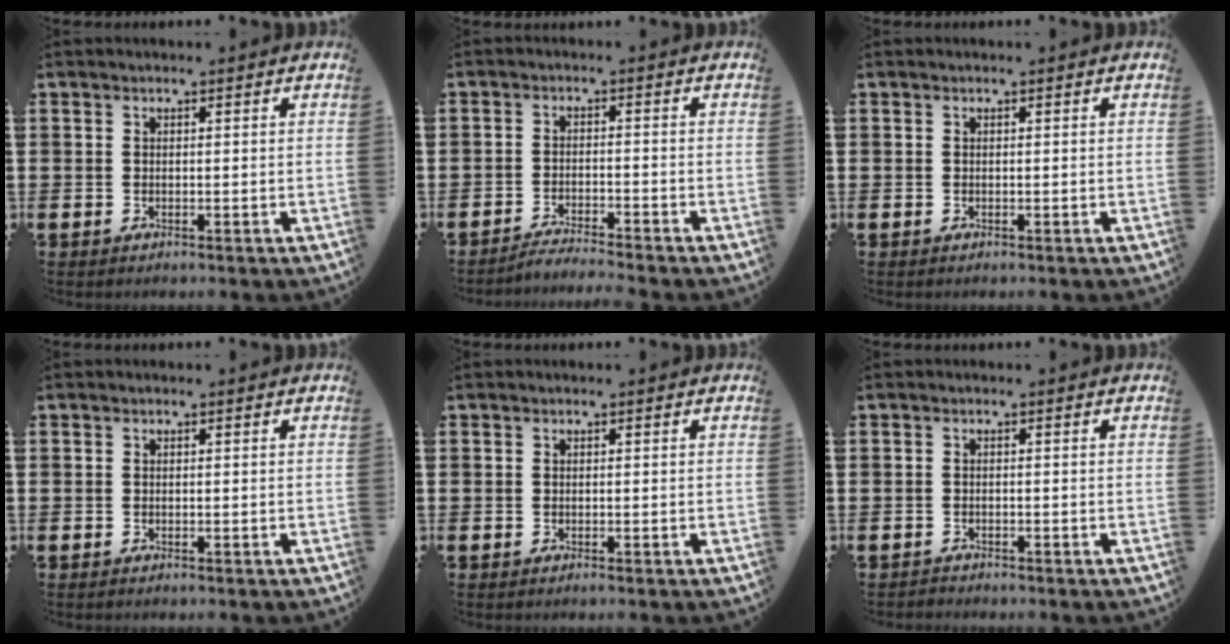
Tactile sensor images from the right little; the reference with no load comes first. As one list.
[{"total": 2.3, "force": [-2.2, -0.3, 0.2], "torque": [-0.005, 0.003, -0.046]}, {"total": 0.0}, {"total": 0.0}, {"total": 0.0}, {"total": 0.6, "force": [-0.6, 0.1, -0.1], "torque": [0.000, 0.000, -0.013]}]